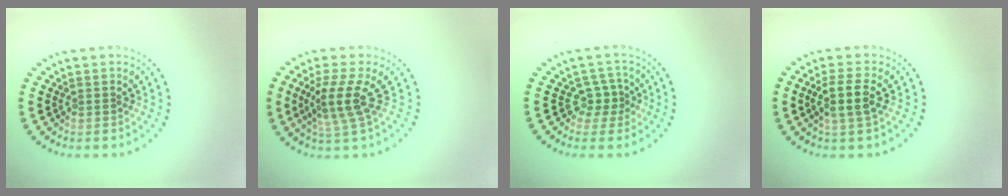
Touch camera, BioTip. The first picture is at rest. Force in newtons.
{"total": 3.6, "press": 3.0, "slide": 1.9}
{"total": 1.8, "press": 1.4, "slide": 1.0}
{"total": 2.9, "press": 2.5, "slide": 1.5}